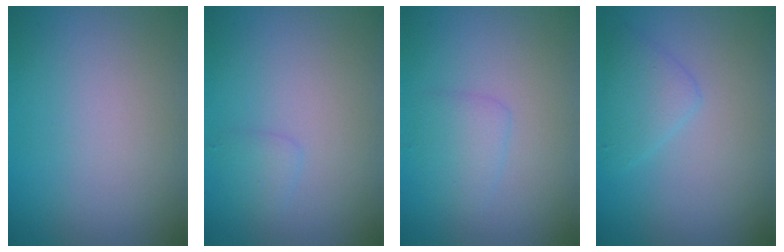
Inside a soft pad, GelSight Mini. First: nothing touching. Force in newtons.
{"total": 1.1, "press": 1.1, "slide": 0.1}
{"total": 1.9, "press": 1.9, "slide": 0.1}
{"total": 2.1, "press": 2.1, "slide": 0.0}